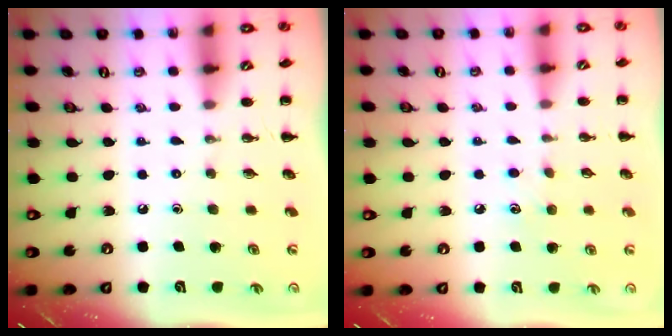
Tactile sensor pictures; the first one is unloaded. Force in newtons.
{"total": 4.7, "press": 4.5, "slide": 1.3}